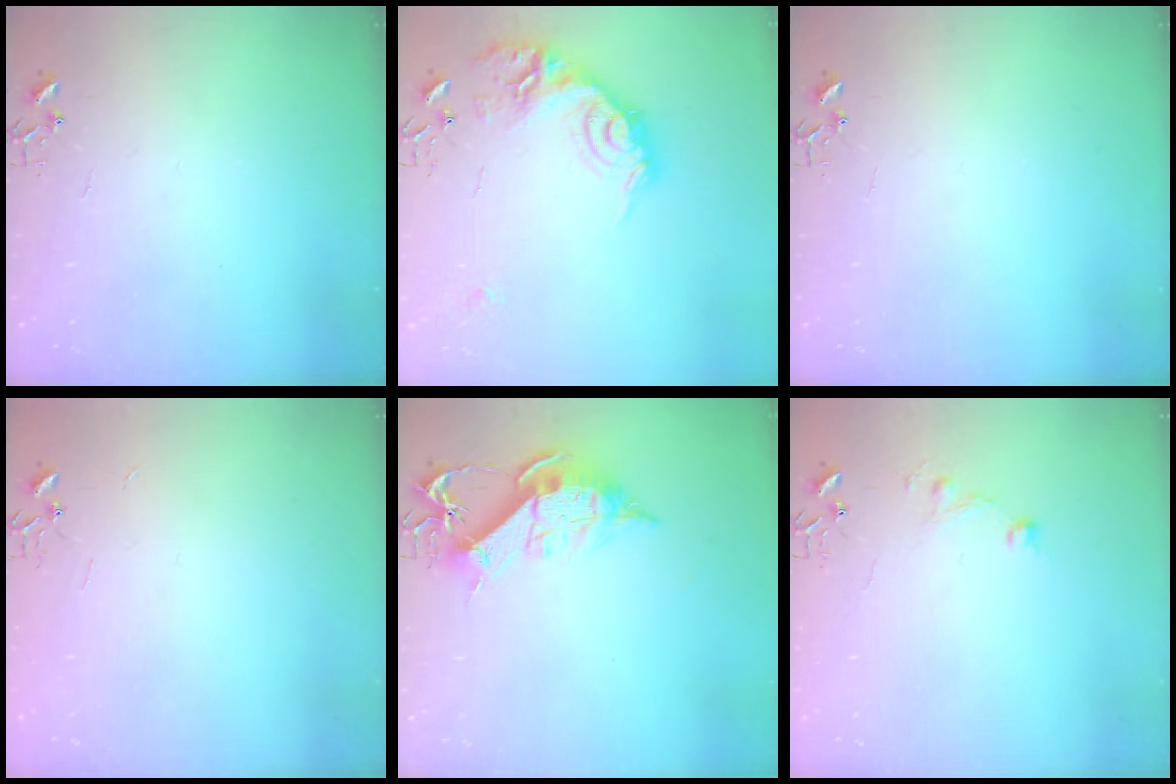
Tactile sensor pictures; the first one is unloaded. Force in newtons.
{"total": 20.9, "press": 20.9, "slide": 1.2}
{"total": 0.0}
{"total": 1.8, "press": 1.8, "slide": 0.2}
{"total": 13.0, "press": 12.9, "slide": 1.5}
{"total": 9.6, "press": 9.6, "slide": 0.8}